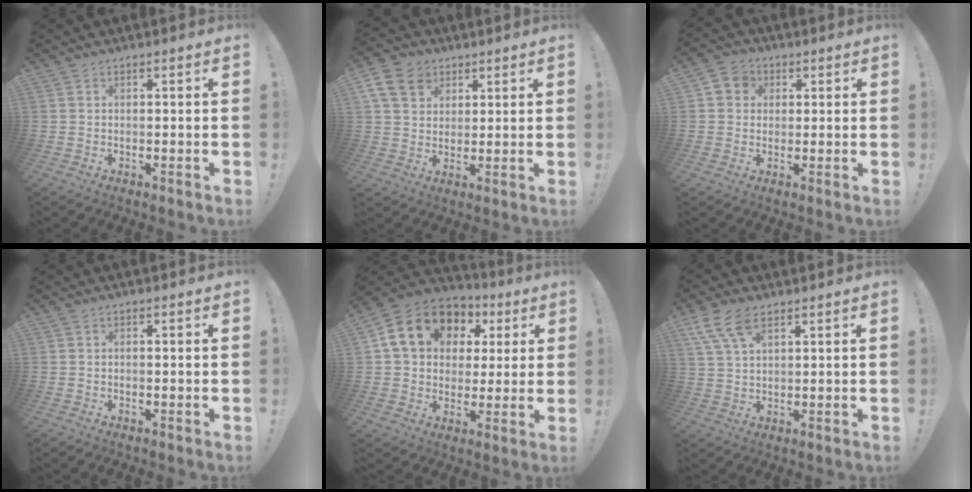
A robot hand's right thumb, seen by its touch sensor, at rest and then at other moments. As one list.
[{"total": 11.0, "force": [5.1, 8.4, 4.8], "torque": [-0.072, -0.022, 0.104]}, {"total": 5.5, "force": [1.1, 5.1, 1.8], "torque": [-0.031, 0.008, 0.021]}, {"total": 0.0}, {"total": 16.8, "force": [6.6, 12.9, 8.5], "torque": [-0.130, -0.018, 0.134]}, {"total": 8.7, "force": [5.2, 4.1, 5.7], "torque": [-0.109, -0.008, 0.102]}]